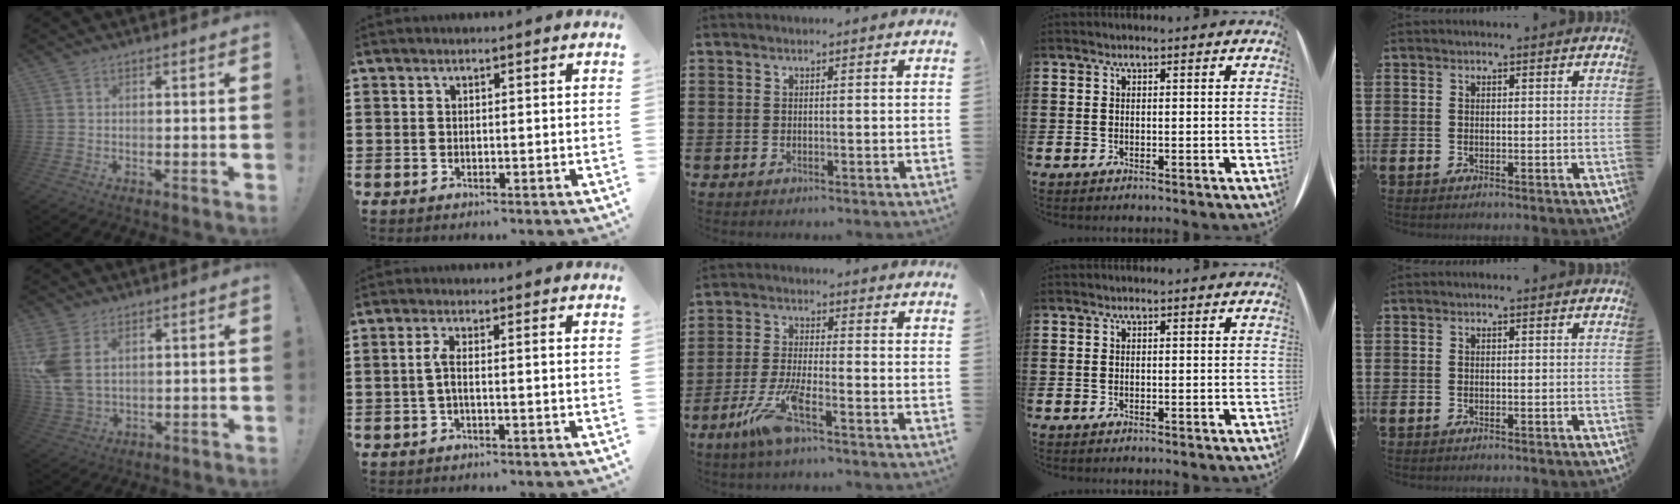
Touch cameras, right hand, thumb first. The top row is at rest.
{"thumb": {"total": 9.0, "force": [3.2, 5.8, 6.2], "torque": [-0.127, -0.018, 0.063]}, "index": {"total": 2.6, "force": [-0.5, 0.3, 2.6], "torque": [-0.056, -0.002, -0.014]}, "middle": {"total": 7.5, "force": [-4.2, 1.1, 6.1], "torque": [-0.135, -0.012, -0.080]}}